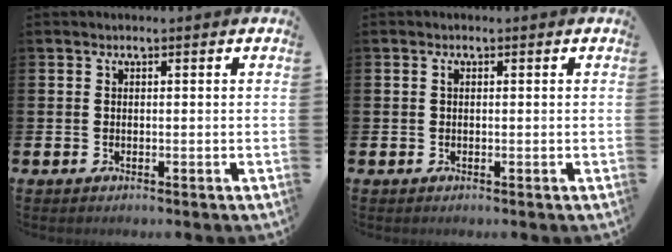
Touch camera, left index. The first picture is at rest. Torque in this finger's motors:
{"motor_torque": [0.12, -0.03, 0.04, 0.03]}